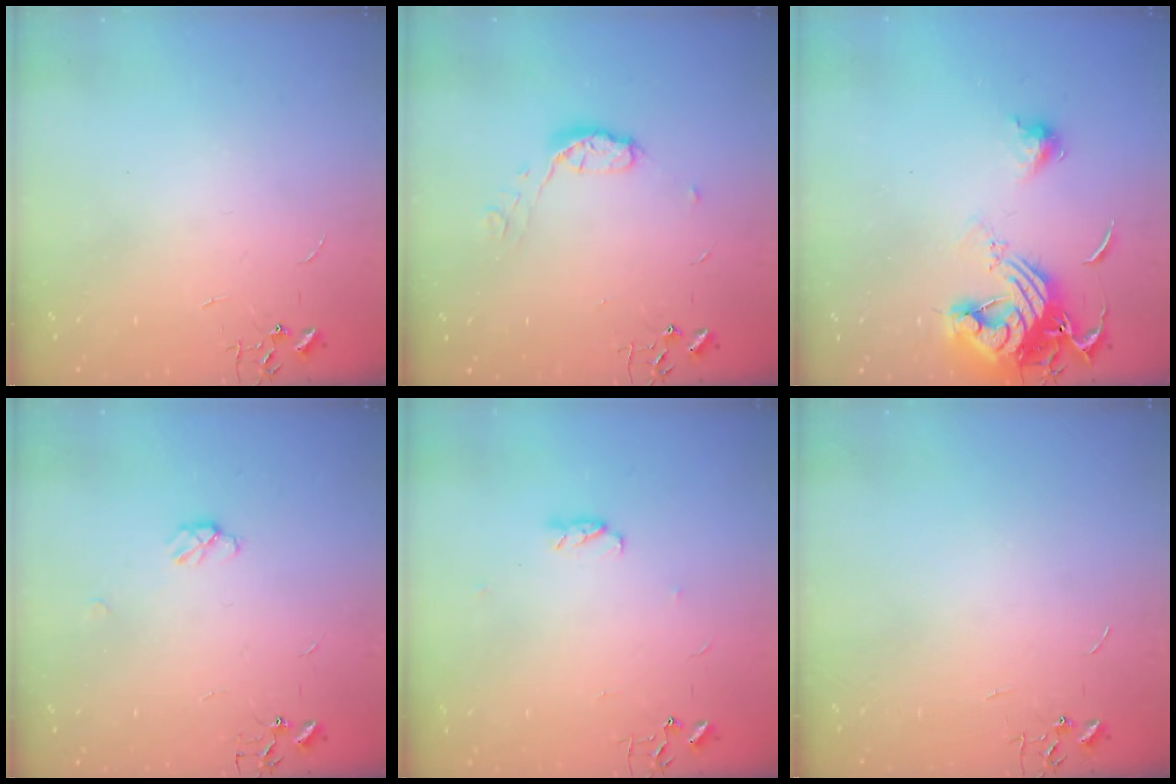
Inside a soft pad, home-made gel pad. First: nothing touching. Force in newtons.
{"total": 7.6, "press": 7.6, "slide": 0.5}
{"total": 15.4, "press": 15.3, "slide": 1.6}
{"total": 4.3, "press": 4.3, "slide": 0.6}
{"total": 3.7, "press": 3.6, "slide": 0.9}
{"total": 0.0}